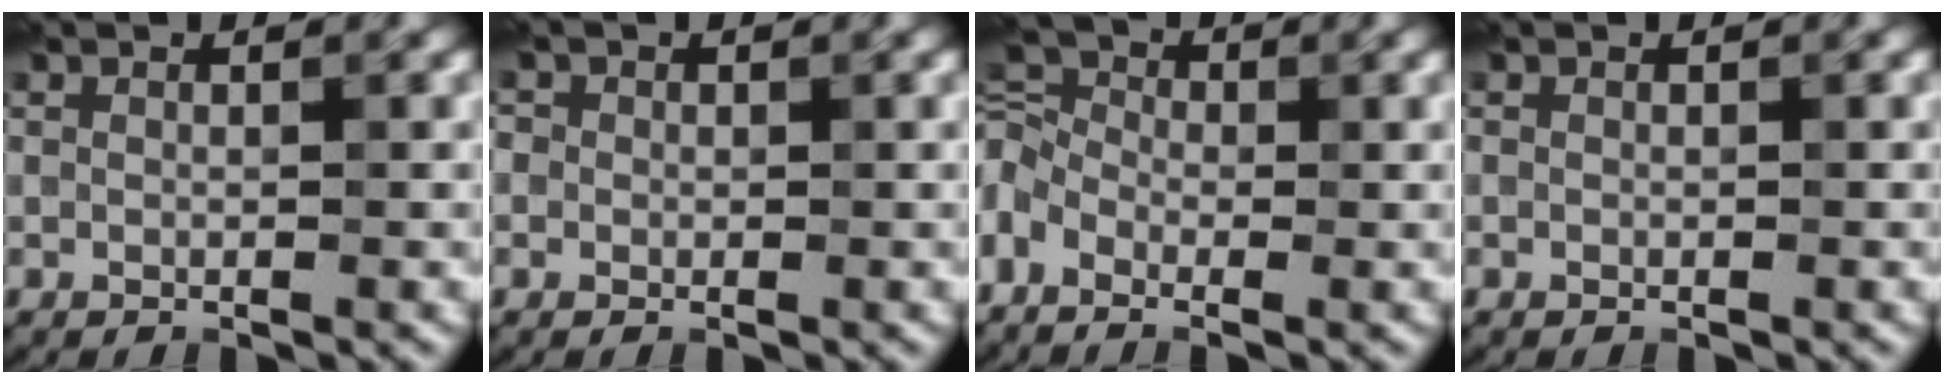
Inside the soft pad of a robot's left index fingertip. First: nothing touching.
{"total": 1.6, "force": [0.5, 1.4, 0.5], "torque": [0.001, 0.006, -0.010]}
{"total": 5.4, "force": [-2.2, 3.3, 3.7], "torque": [-0.089, 0.001, -0.058]}
{"total": 0.0}